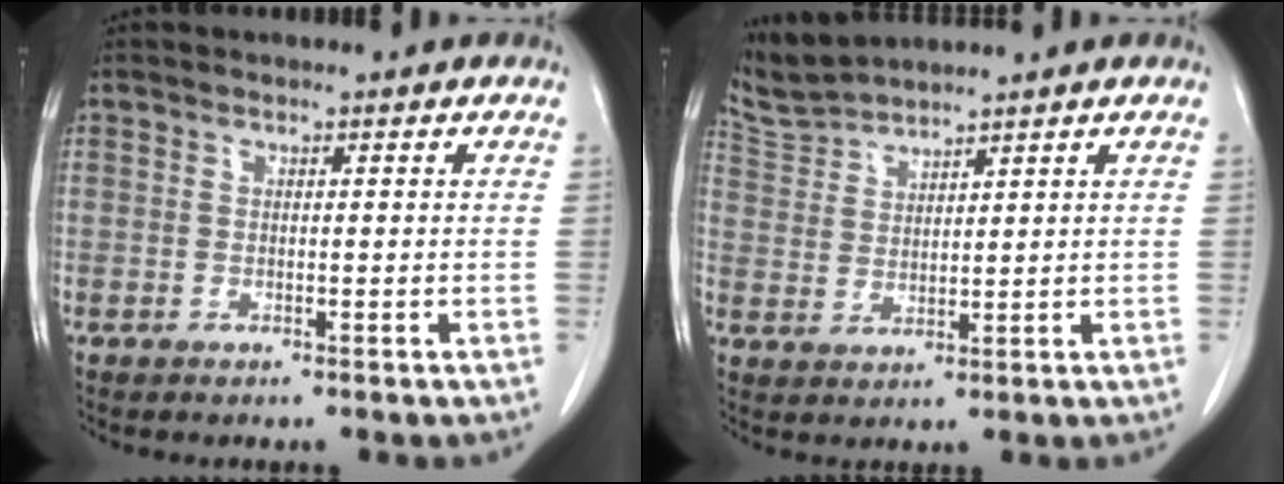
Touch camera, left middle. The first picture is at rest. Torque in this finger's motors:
{"motor_torque": [0.05, -0.33, -0.06, -0.02]}